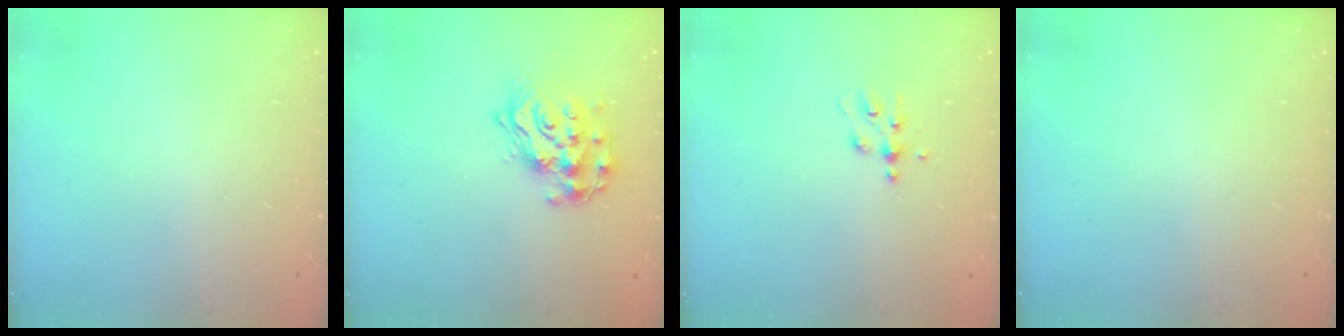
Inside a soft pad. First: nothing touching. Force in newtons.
{"total": 14.9, "press": 14.9, "slide": 1.0}
{"total": 4.5, "press": 4.5, "slide": 0.5}
{"total": 0.0}